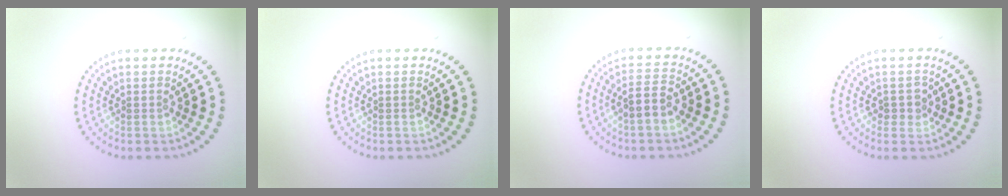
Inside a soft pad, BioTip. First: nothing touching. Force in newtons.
{"total": 0.0}
{"total": 2.4, "press": 2.3, "slide": 0.8}
{"total": 1.3, "press": 1.1, "slide": 0.5}